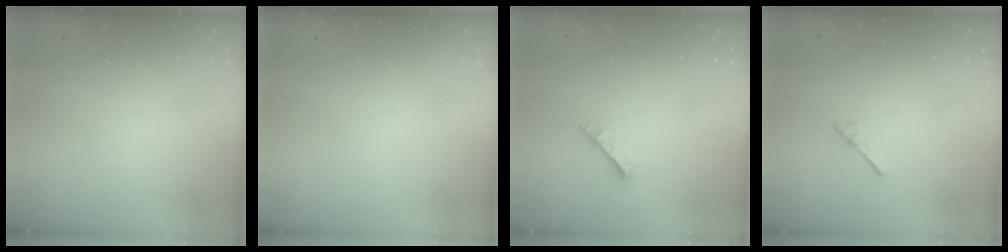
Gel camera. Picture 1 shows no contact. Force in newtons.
{"total": 0.0}
{"total": 3.4, "press": 3.4, "slide": 0.3}
{"total": 3.0, "press": 3.0, "slide": 0.3}